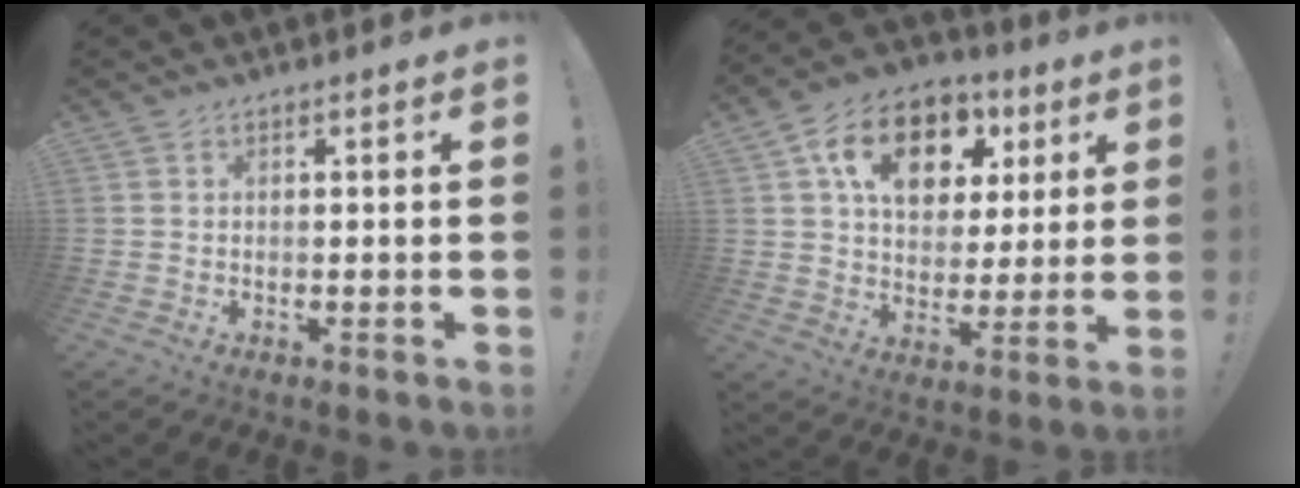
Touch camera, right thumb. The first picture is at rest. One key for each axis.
{"total": 17.0, "fx": 7.3, "fy": 12.1, "fz": 9.6, "tx": -0.151, "ty": -0.014, "tz": 0.135}